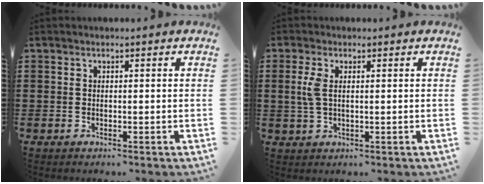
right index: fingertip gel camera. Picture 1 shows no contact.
{"total": 3.1, "force": [0.6, 1.3, 2.7], "torque": [-0.064, 0.005, 0.006]}